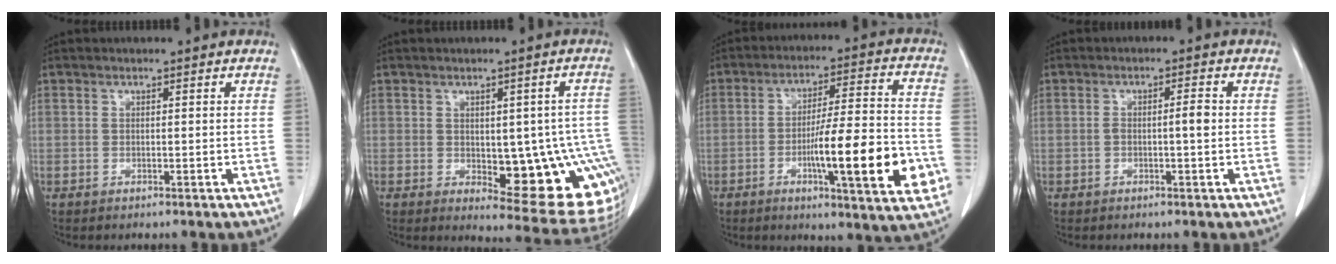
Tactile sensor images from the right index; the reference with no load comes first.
{"total": 15.6, "force": [-2.8, 5.2, 14.4], "torque": [-0.115, 0.009, -0.012]}
{"total": 17.6, "force": [-4.8, 1.7, 16.8], "torque": [-0.224, -0.004, -0.068]}
{"total": 2.5, "force": [-0.3, 0.3, 2.5], "torque": [-0.044, 0.005, -0.005]}